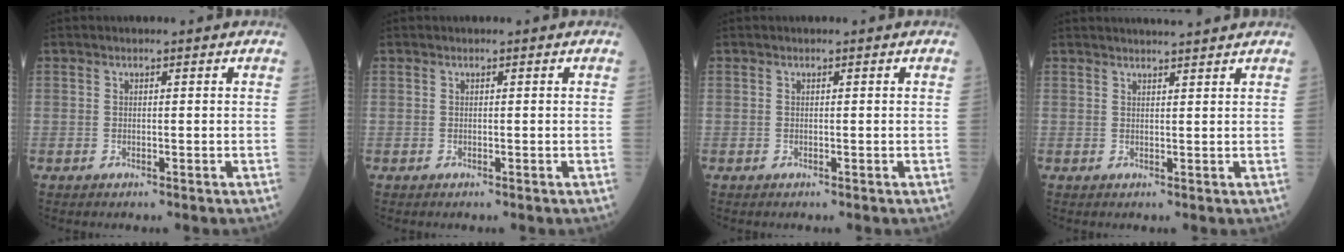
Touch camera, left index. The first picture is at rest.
{"total": 0.0}
{"total": 0.0}
{"total": 4.7, "force": [4.4, -0.4, 1.6], "torque": [-0.020, 0.019, 0.055]}